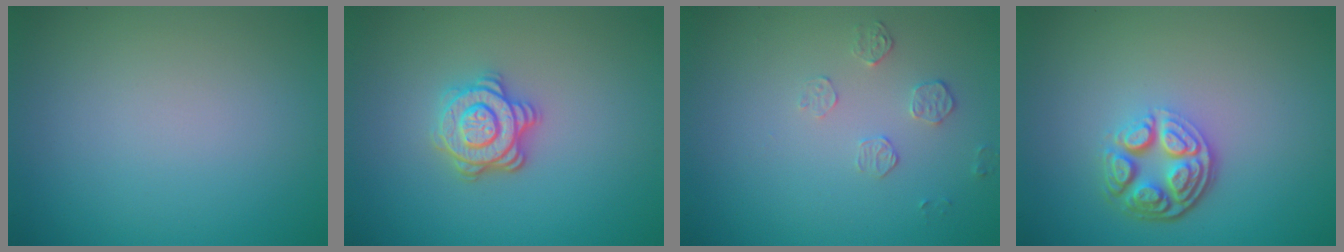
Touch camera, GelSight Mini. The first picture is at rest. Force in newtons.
{"total": 3.5, "press": 3.0, "slide": 1.9}
{"total": 1.5, "press": 0.8, "slide": 1.3}
{"total": 4.5, "press": 3.4, "slide": 2.9}